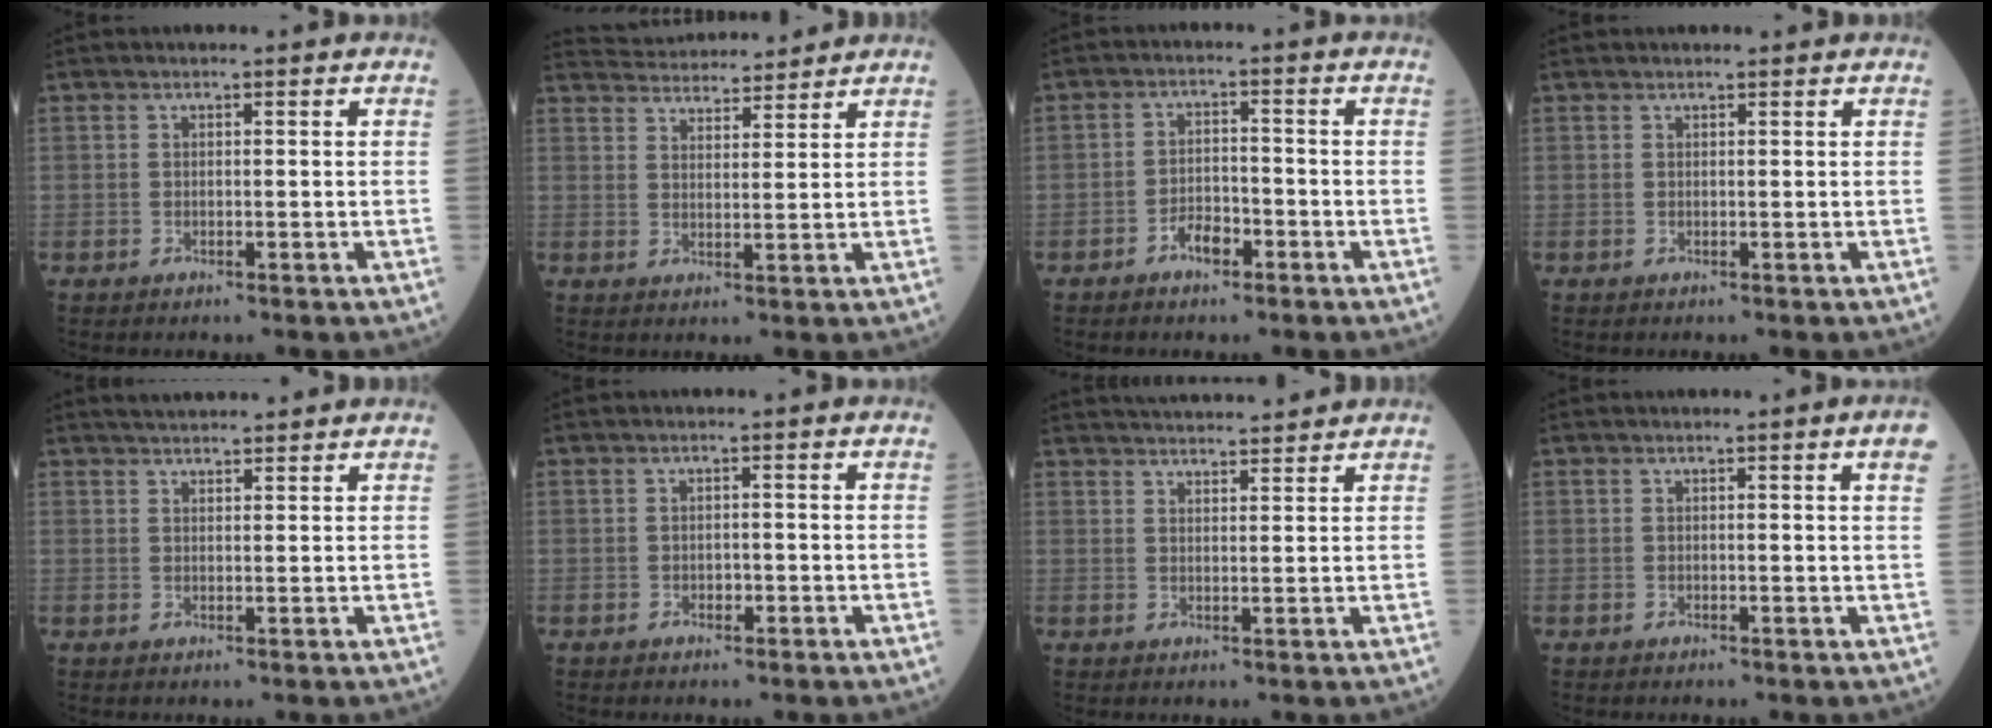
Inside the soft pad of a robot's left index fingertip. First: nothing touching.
{"total": 10.5, "force": [10.1, 1.6, 2.0], "torque": [-0.036, 0.025, 0.151]}
{"total": 3.5, "force": [-2.3, 1.6, 2.1], "torque": [-0.039, 0.006, -0.042]}
{"total": 1.1, "force": [1.1, 0.0, 0.2], "torque": [-0.007, 0.011, 0.018]}
{"total": 5.8, "force": [5.4, 0.7, 2.0], "torque": [-0.031, 0.033, 0.079]}
{"total": 1.0, "force": [-0.4, 0.7, 0.6], "torque": [-0.010, 0.003, -0.006]}
{"total": 10.4, "force": [9.9, 1.0, 3.1], "torque": [-0.050, 0.023, 0.140]}
{"total": 2.6, "force": [1.4, -0.2, 2.2], "torque": [-0.025, -0.002, 0.011]}